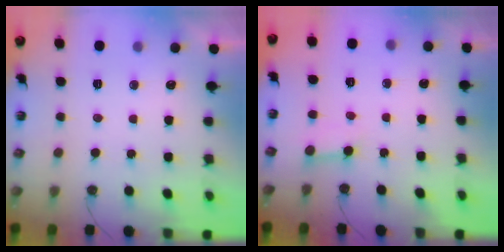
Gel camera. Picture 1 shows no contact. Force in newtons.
{"total": 3.9, "press": 3.9, "slide": 0.4}